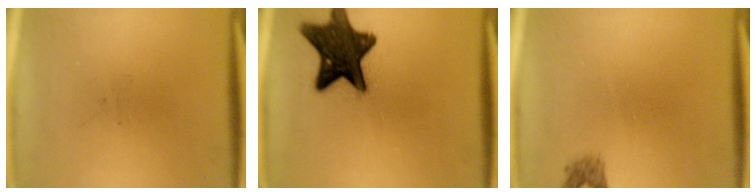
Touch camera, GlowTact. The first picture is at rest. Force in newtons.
{"total": 14.2}
{"total": 1.4}